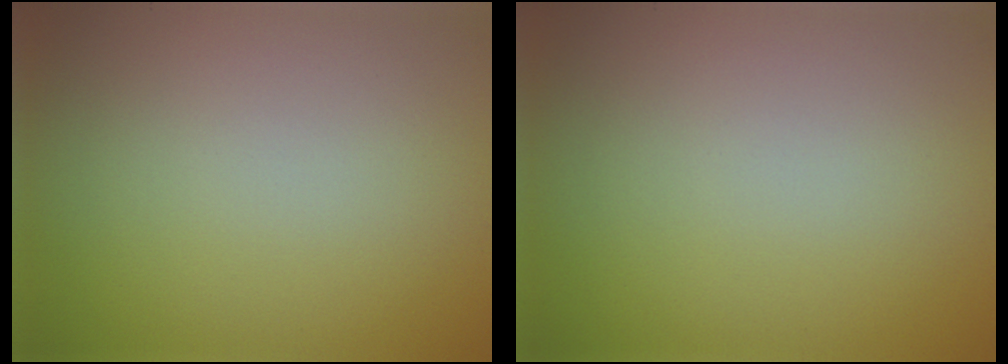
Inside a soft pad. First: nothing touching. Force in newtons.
{"total": 0.0}